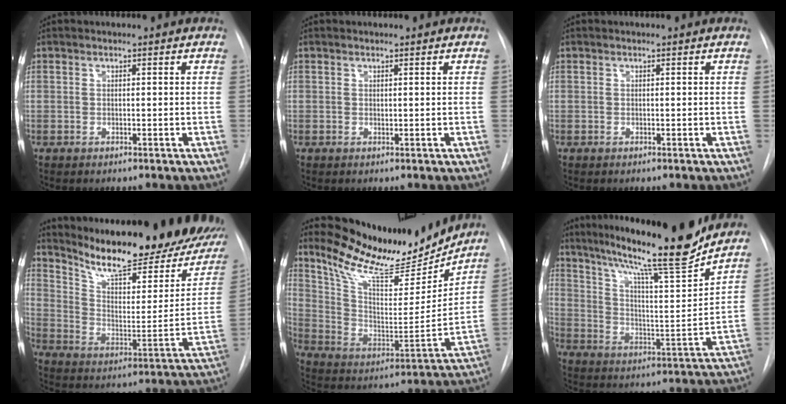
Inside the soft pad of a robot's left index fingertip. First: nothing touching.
{"total": 0.0}
{"total": 0.0}
{"total": 26.1, "force": [21.2, 6.1, 14.1], "torque": [-0.206, -0.056, 0.283]}
{"total": 19.4, "force": [17.6, 3.7, 7.2], "torque": [-0.132, -0.043, 0.282]}
{"total": 20.6, "force": [17.2, 0.2, 11.3], "torque": [-0.185, -0.026, 0.264]}